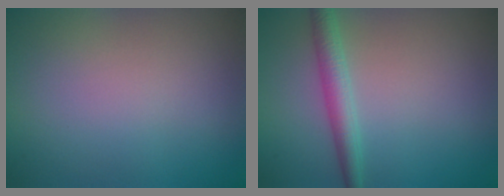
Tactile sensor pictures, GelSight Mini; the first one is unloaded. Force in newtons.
{"total": 2.8, "press": 2.8, "slide": 0.1}